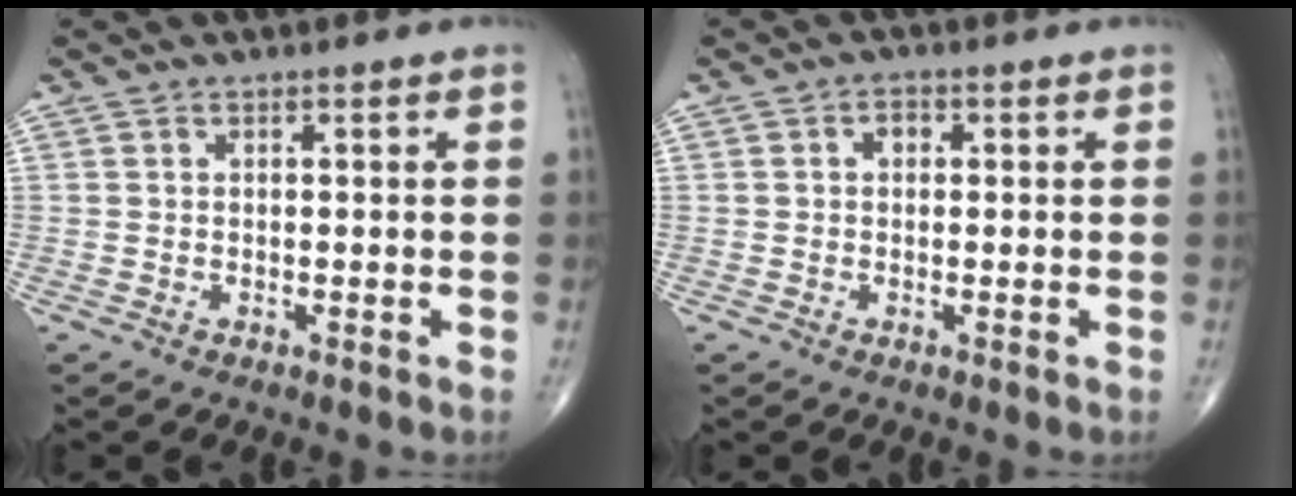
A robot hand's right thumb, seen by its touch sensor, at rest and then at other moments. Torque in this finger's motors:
{"motor_torque": [0.11, 1.01, 0.45, 0.22, 0.00]}